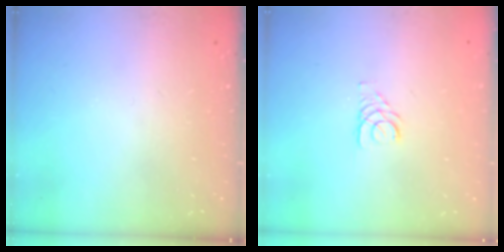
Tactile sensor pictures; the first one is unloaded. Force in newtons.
{"total": 2.7, "press": 2.7, "slide": 0.2}